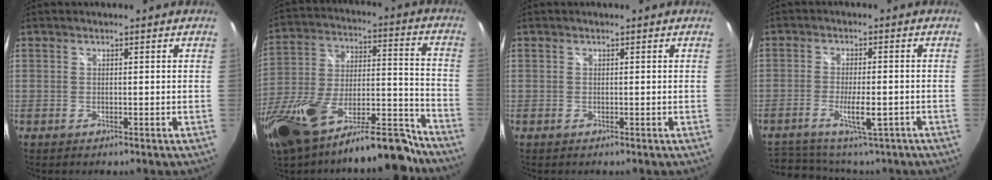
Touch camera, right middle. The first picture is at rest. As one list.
[{"total": 24.3, "force": [-17.9, 7.4, 14.6], "torque": [-0.271, -0.021, -0.282]}, {"total": 0.0}, {"total": 11.3, "force": [-7.7, 4.2, 7.1], "torque": [-0.152, -0.020, -0.121]}]